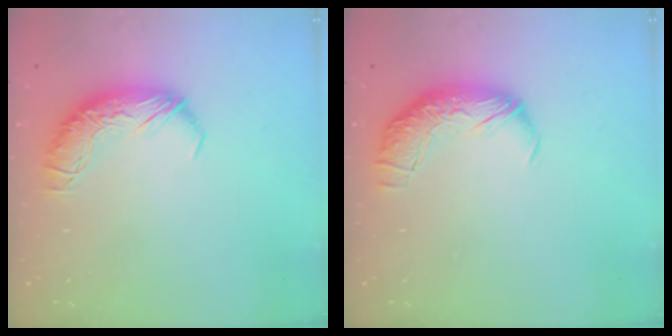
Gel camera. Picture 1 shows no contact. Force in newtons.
{"total": 2.3, "press": 0.9, "slide": 2.1}